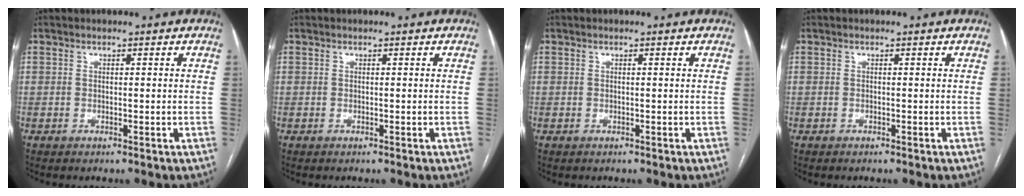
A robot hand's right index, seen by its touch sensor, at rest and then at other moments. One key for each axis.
{"total": 0.0}
{"total": 0.0}
{"total": 0.0}